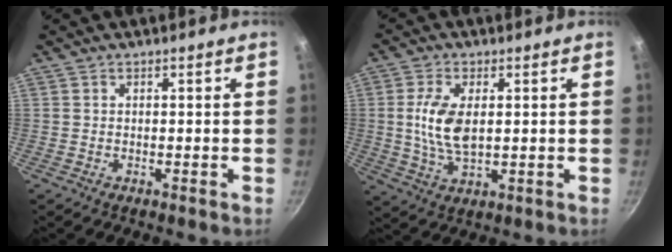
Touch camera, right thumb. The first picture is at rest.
{"total": 9.1, "force": [1.1, 4.8, 7.7], "torque": [-0.152, -0.005, 0.022]}